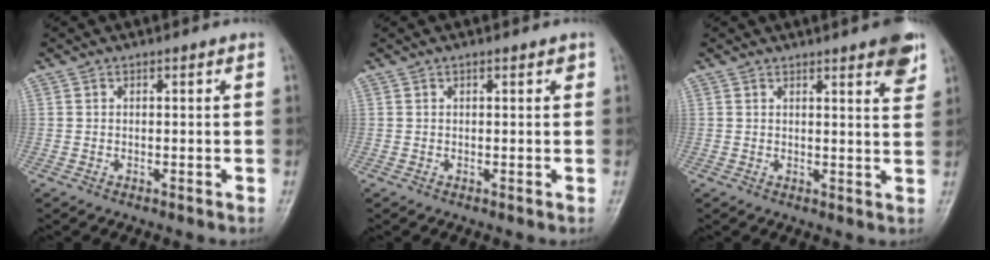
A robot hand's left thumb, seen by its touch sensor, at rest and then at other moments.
{"total": 1.6, "force": [0.8, 0.6, 1.2], "torque": [-0.014, 0.004, 0.009]}
{"total": 6.4, "force": [3.9, 1.3, 5.0], "torque": [-0.049, -0.015, 0.047]}